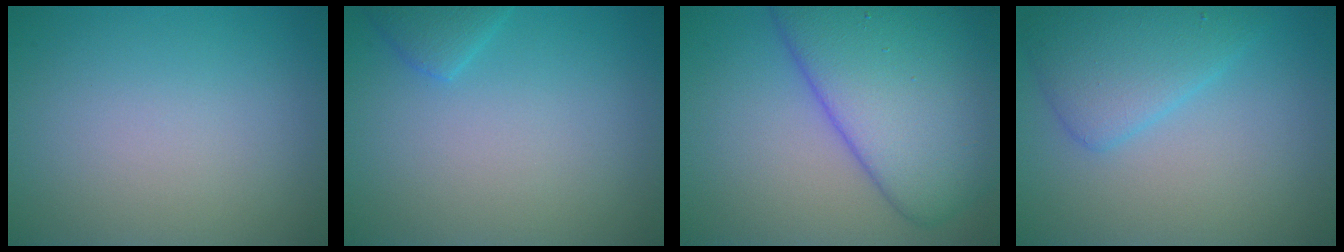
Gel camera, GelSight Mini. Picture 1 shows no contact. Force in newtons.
{"total": 1.6, "press": 1.6, "slide": 0.2}
{"total": 11.1, "press": 11.1, "slide": 0.5}
{"total": 4.0, "press": 4.0, "slide": 0.2}